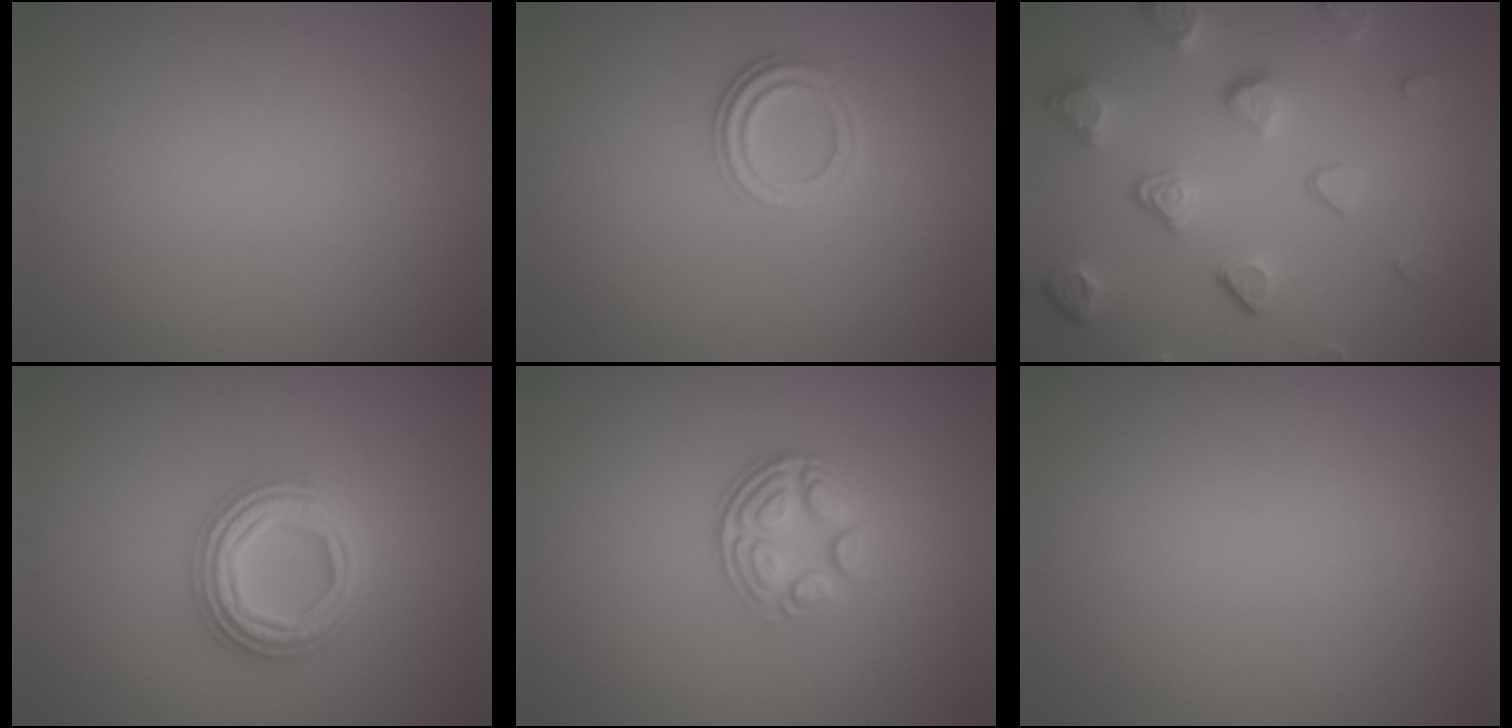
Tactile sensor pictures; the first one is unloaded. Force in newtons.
{"total": 2.3, "press": 2.1, "slide": 1.0}
{"total": 5.2, "press": 4.0, "slide": 3.3}
{"total": 4.7, "press": 4.6, "slide": 0.8}
{"total": 3.9, "press": 2.7, "slide": 2.8}
{"total": 0.0}